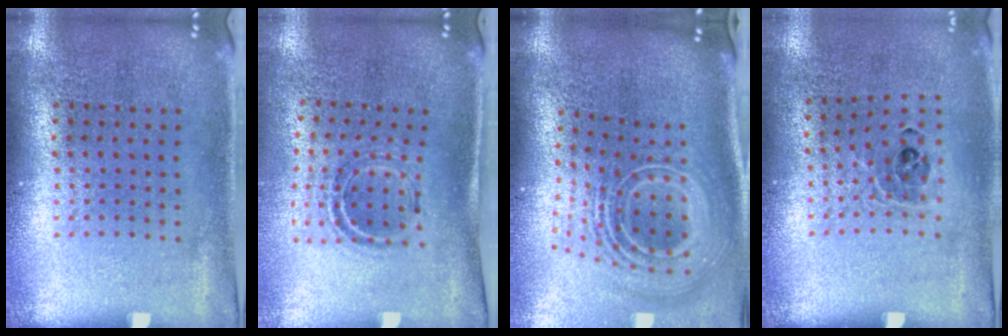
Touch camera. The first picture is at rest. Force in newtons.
{"total": 0.9, "press": 0.9, "slide": 0.3}
{"total": 2.9, "press": 1.9, "slide": 2.2}
{"total": 0.8, "press": 0.8, "slide": 0.2}